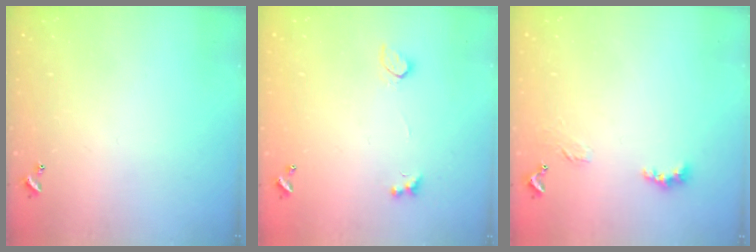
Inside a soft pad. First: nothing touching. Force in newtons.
{"total": 2.6, "press": 2.4, "slide": 1.2}
{"total": 1.6, "press": 1.5, "slide": 0.5}